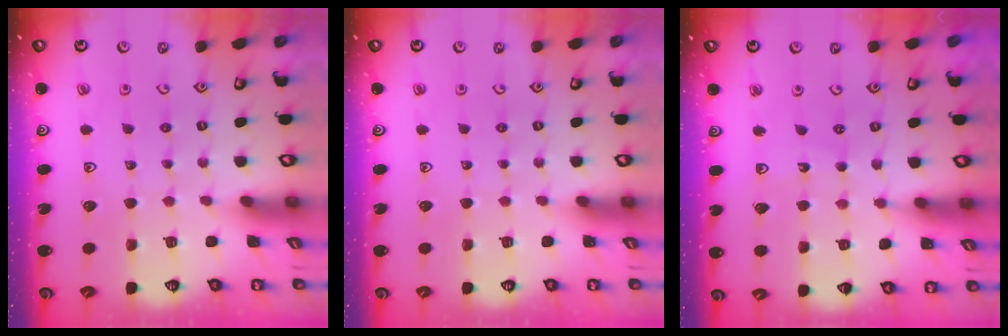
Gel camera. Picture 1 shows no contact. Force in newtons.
{"total": 0.0}
{"total": 4.9, "press": 4.3, "slide": 2.3}